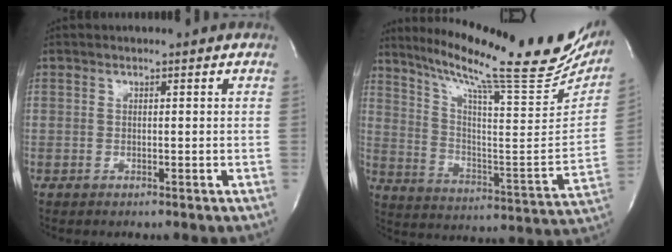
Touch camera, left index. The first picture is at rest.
{"total": 27.1, "force": [22.4, 2.3, 15.0], "torque": [-0.242, -0.058, 0.310]}